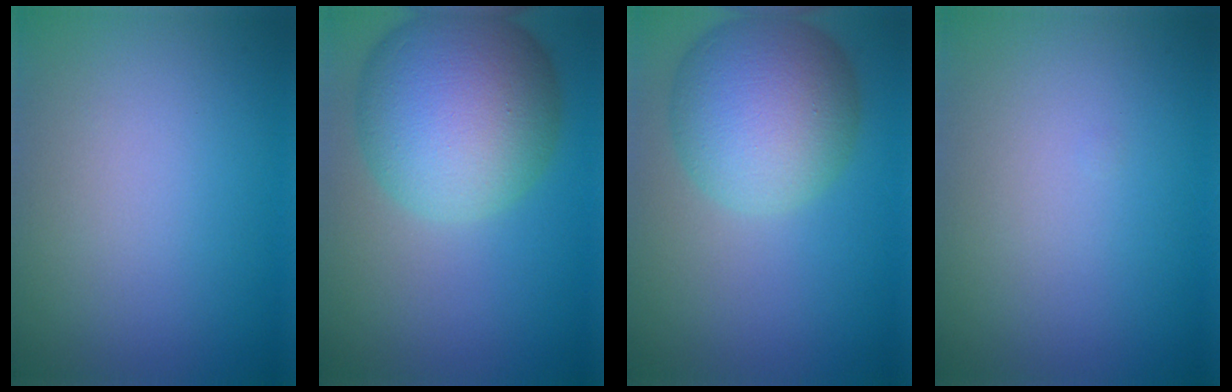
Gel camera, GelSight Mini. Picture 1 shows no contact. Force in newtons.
{"total": 11.9, "press": 11.9, "slide": 0.6}
{"total": 8.8, "press": 8.8, "slide": 0.3}
{"total": 0.0}